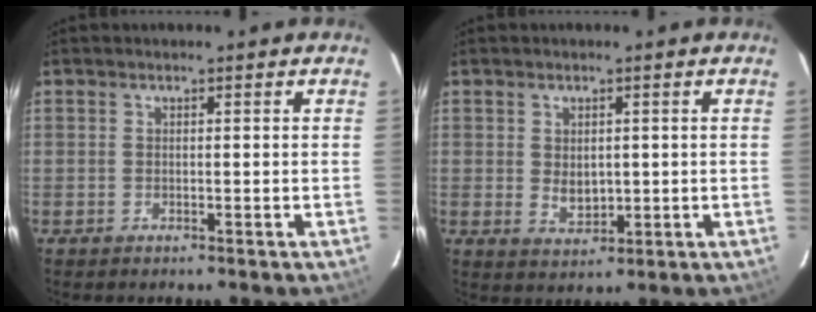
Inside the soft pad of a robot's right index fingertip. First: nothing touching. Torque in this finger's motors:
{"motor_torque": [0.11, 0.01, 0.28, 0.01]}